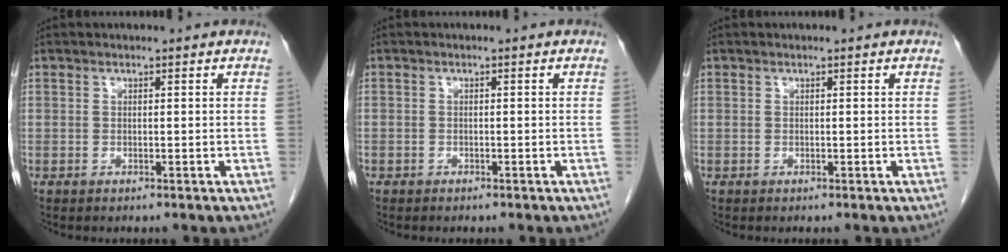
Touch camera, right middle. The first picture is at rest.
{"total": 0.7, "force": [-0.5, 0.5, 0.0], "torque": [-0.007, 0.003, -0.010]}
{"total": 0.0}